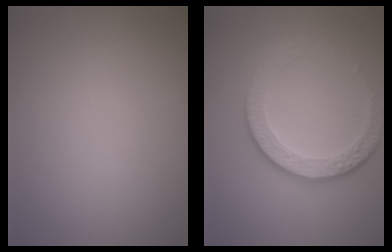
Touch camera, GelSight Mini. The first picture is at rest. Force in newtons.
{"total": 4.2, "press": 3.1, "slide": 2.8}